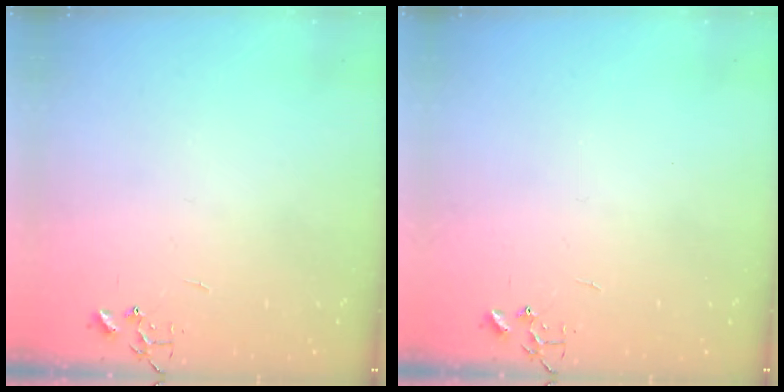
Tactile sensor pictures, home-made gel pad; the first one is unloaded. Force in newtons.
{"total": 0.0}